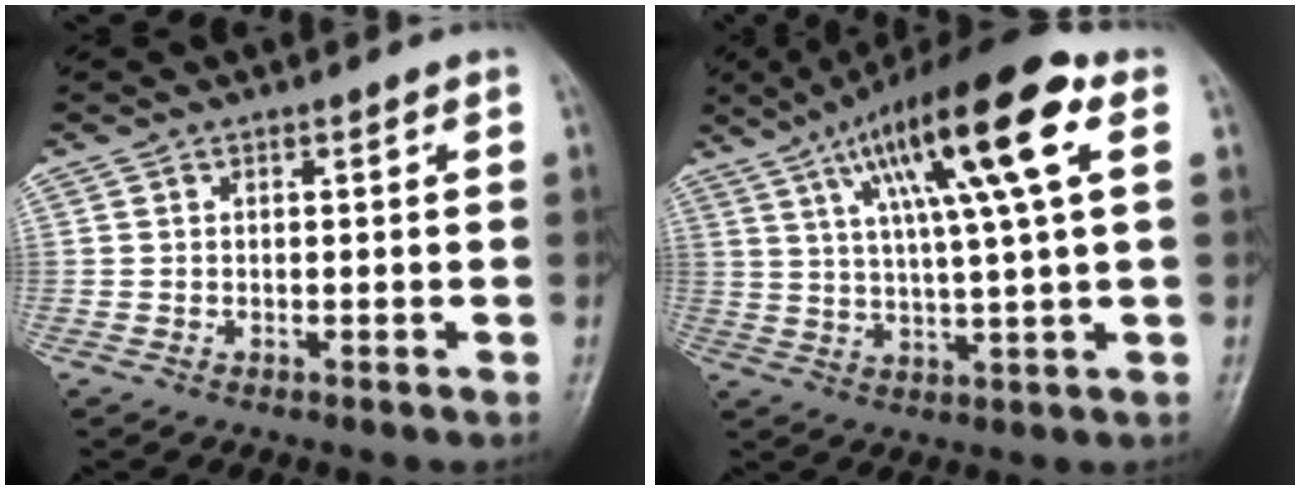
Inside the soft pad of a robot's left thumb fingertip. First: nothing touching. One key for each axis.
{"total": 18.9, "fx": 7.2, "fy": 3.0, "fz": 17.2, "tx": -0.284, "ty": 0.007, "tz": 0.114}